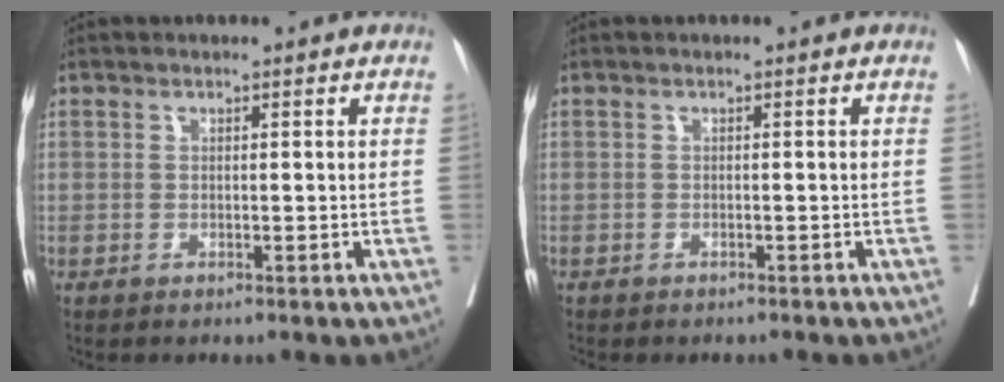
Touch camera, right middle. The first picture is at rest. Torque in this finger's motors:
{"motor_torque": [0.97, -1.17, 0.16, 0.03]}